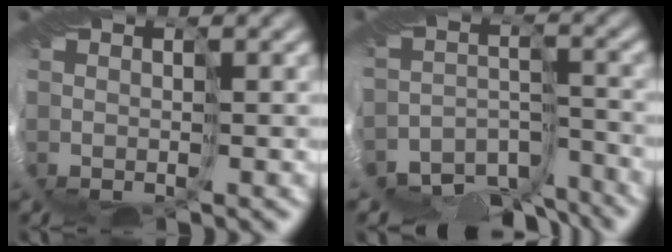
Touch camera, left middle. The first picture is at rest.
{"total": 10.8, "force": [-10.2, 3.2, 1.2], "torque": [-0.011, -0.014, -0.153]}